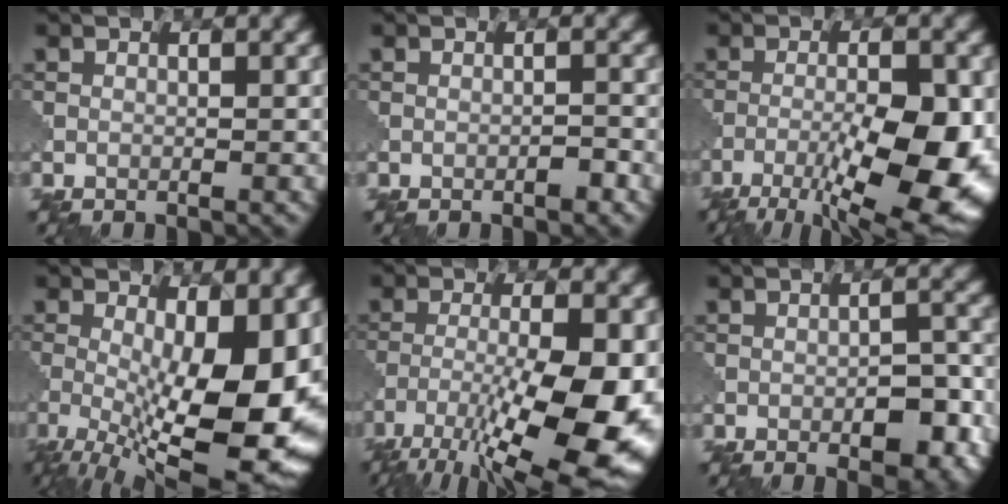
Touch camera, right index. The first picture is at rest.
{"total": 1.0, "force": [-0.6, 0.3, 0.7], "torque": [-0.010, 0.003, -0.011]}
{"total": 11.7, "force": [-5.1, 3.5, 9.9], "torque": [-0.169, -0.018, -0.075]}
{"total": 15.4, "force": [-2.6, 5.5, 14.2], "torque": [-0.209, -0.014, -0.032]}
{"total": 13.7, "force": [-6.5, 4.1, 11.4], "torque": [-0.205, -0.017, -0.102]}
{"total": 4.9, "force": [-2.1, 1.9, 4.0], "torque": [-0.052, 0.004, -0.029]}